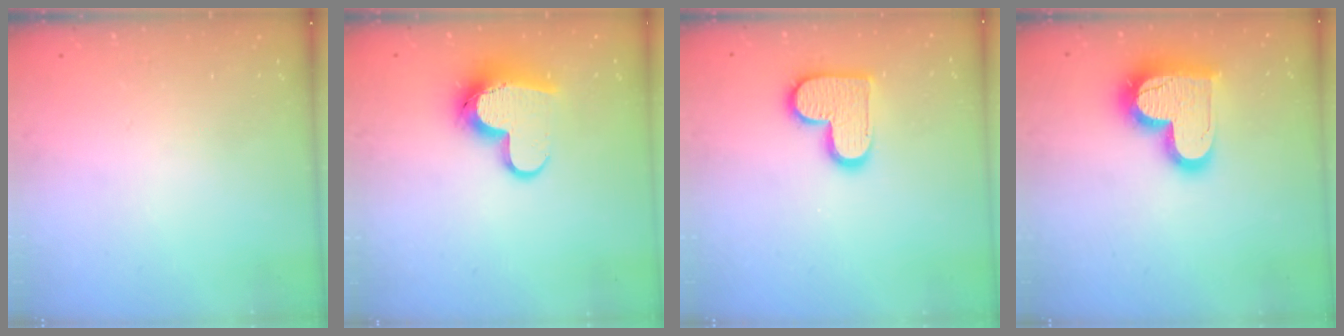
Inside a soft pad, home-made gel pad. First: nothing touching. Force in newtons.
{"total": 12.4, "press": 12.3, "slide": 1.2}
{"total": 13.5, "press": 13.5, "slide": 0.8}
{"total": 19.4, "press": 19.3, "slide": 1.5}